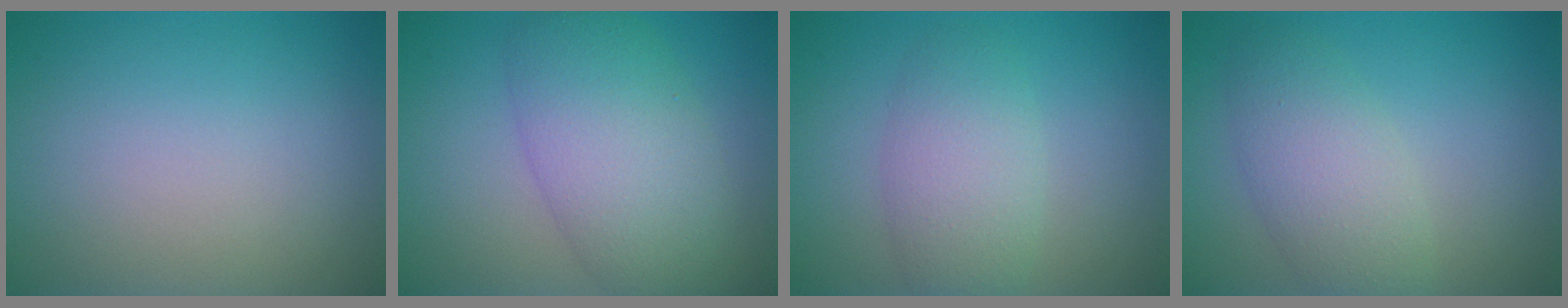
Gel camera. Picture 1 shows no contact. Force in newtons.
{"total": 7.5, "press": 7.5, "slide": 0.2}
{"total": 2.7, "press": 2.7, "slide": 0.3}
{"total": 4.2, "press": 4.2, "slide": 0.1}